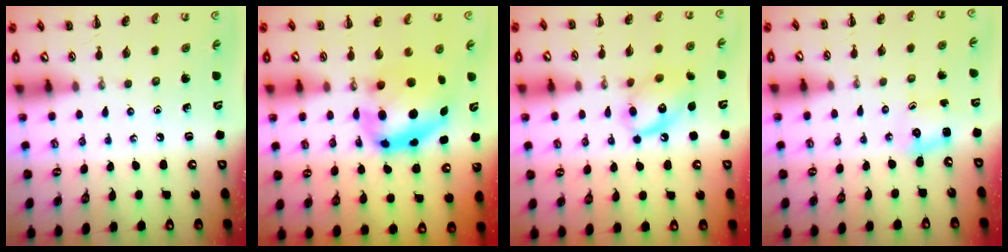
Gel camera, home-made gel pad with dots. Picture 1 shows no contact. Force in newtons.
{"total": 9.6, "press": 9.3, "slide": 2.3}
{"total": 12.3, "press": 12.2, "slide": 0.7}
{"total": 2.4, "press": 2.4, "slide": 0.6}